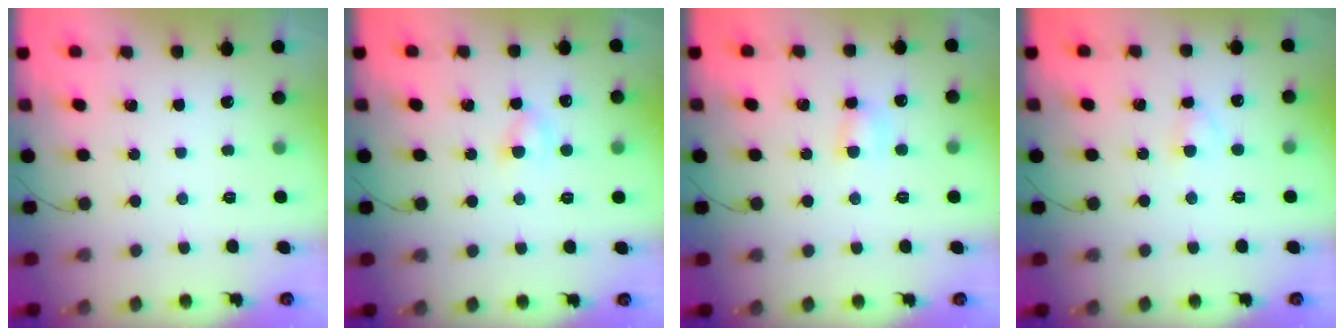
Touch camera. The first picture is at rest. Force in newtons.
{"total": 2.9, "press": 2.6, "slide": 1.3}
{"total": 4.6, "press": 4.4, "slide": 1.1}
{"total": 2.4, "press": 2.2, "slide": 1.1}